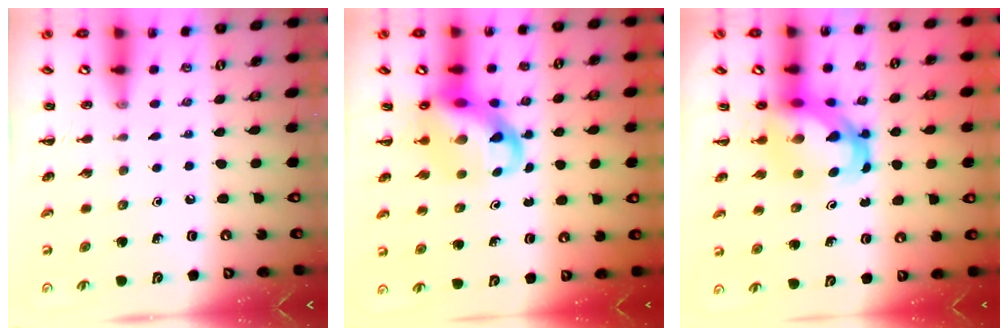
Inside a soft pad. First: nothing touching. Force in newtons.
{"total": 10.7, "press": 10.4, "slide": 2.6}
{"total": 5.8, "press": 5.7, "slide": 1.4}